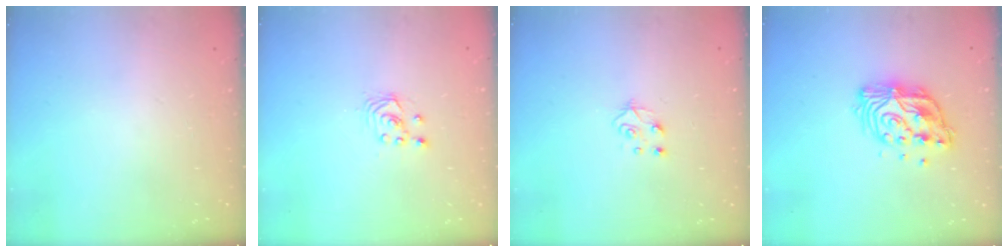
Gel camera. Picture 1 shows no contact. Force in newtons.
{"total": 1.7, "press": 1.7, "slide": 0.2}
{"total": 5.6, "press": 5.6, "slide": 0.5}
{"total": 12.7, "press": 12.6, "slide": 1.0}